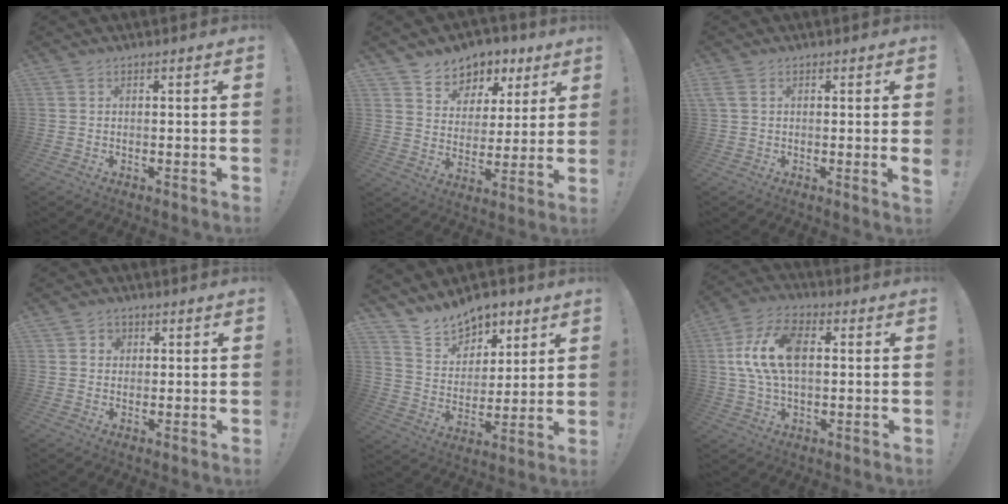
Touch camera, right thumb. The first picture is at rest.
{"total": 7.4, "force": [4.4, 5.8, 1.1], "torque": [-0.006, -0.044, 0.085]}
{"total": 2.3, "force": [1.1, 0.2, 2.0], "torque": [-0.036, -0.009, 0.022]}
{"total": 2.8, "force": [0.8, 2.6, 0.6], "torque": [-0.002, -0.003, 0.013]}
{"total": 12.2, "force": [10.2, 6.2, 2.4], "torque": [-0.049, -0.079, 0.197]}
{"total": 14.2, "force": [2.0, 8.3, 11.3], "torque": [-0.220, 0.003, 0.037]}